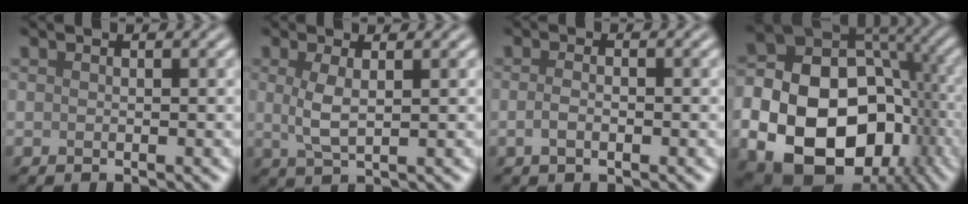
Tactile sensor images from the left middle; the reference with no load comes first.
{"total": 2.5, "force": [0.5, 0.8, 2.3], "torque": [-0.053, -0.002, 0.011]}
{"total": 1.4, "force": [-0.5, 0.6, 1.2], "torque": [-0.026, 0.000, -0.013]}
{"total": 19.2, "force": [-5.5, 14.5, 11.3], "torque": [-0.182, -0.037, -0.089]}